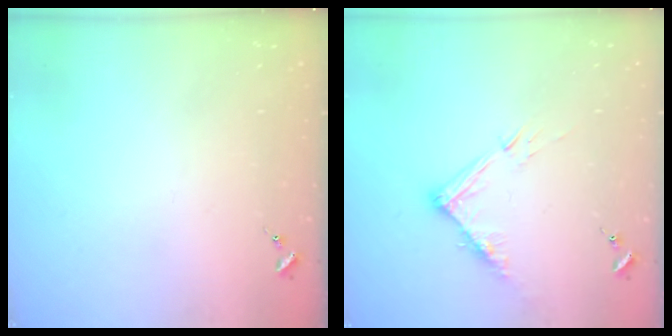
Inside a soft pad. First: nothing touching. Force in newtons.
{"total": 10.5, "press": 10.5, "slide": 0.8}